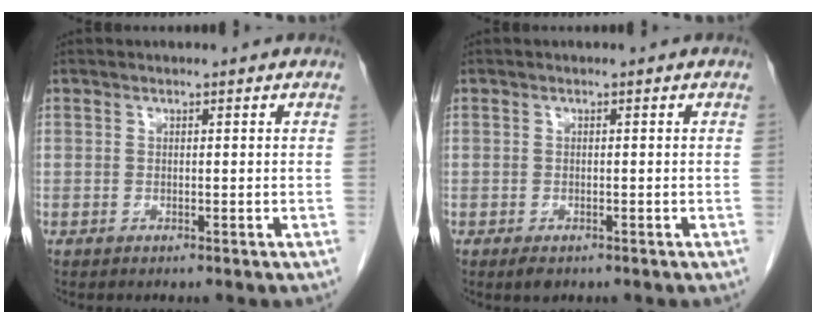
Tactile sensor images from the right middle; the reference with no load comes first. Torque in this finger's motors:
{"motor_torque": [0.21, 0.00, 0.00, 0.00]}